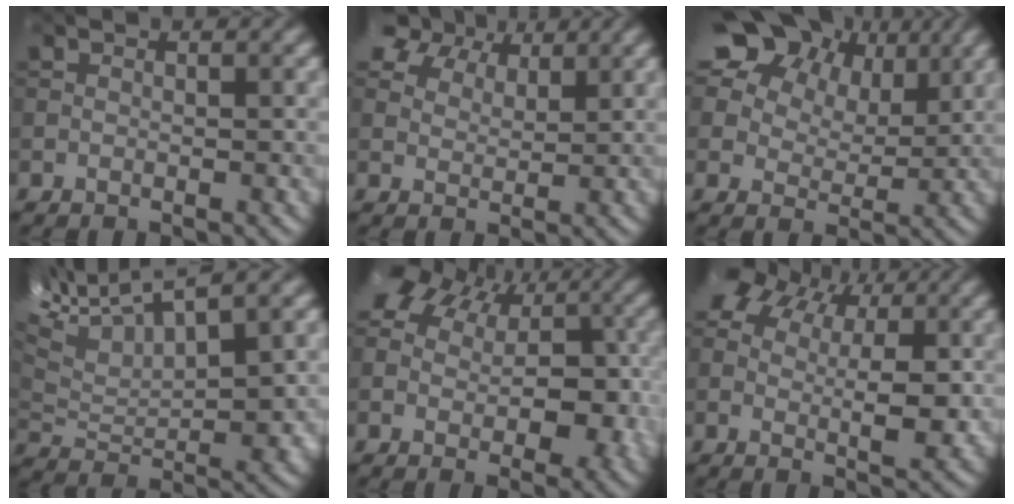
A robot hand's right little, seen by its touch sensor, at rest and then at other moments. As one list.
[{"total": 7.2, "force": [5.5, 3.6, 3.1], "torque": [-0.075, 0.007, 0.094]}, {"total": 19.0, "force": [11.1, 12.3, 9.3], "torque": [-0.218, 0.056, 0.218]}, {"total": 10.4, "force": [5.9, 3.7, 7.8], "torque": [-0.165, 0.021, 0.107]}, {"total": 11.5, "force": [1.8, 8.1, 8.0], "torque": [-0.102, 0.005, 0.035]}, {"total": 8.0, "force": [2.6, 4.8, 5.9], "torque": [-0.096, 0.004, 0.041]}]